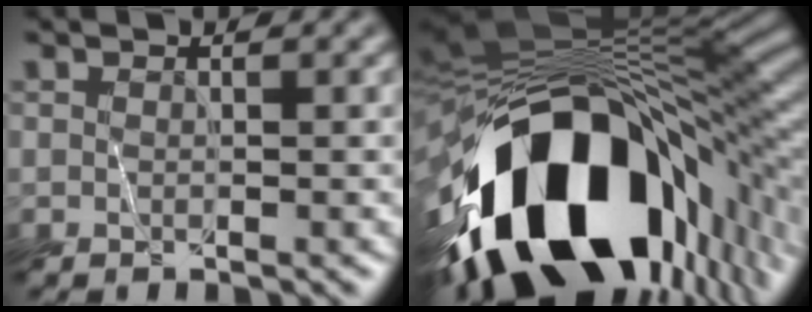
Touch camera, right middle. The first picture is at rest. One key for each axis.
{"total": 17.2, "fx": -6.6, "fy": 8.7, "fz": 13.3, "tx": -0.228, "ty": -0.038, "tz": -0.092}